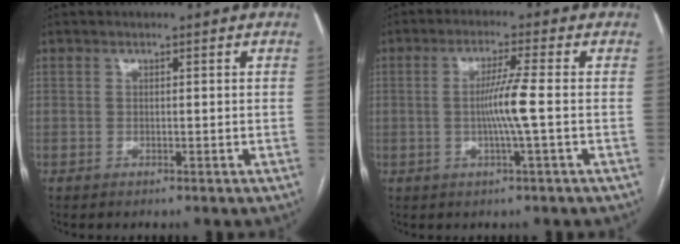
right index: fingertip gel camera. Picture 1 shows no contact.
{"total": 5.4, "force": [-0.6, -1.0, 5.3], "torque": [-0.101, 0.000, -0.012]}